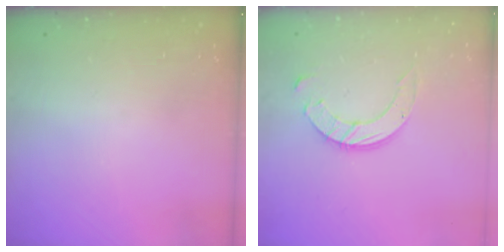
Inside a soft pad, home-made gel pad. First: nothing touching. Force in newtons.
{"total": 9.7, "press": 9.6, "slide": 0.8}